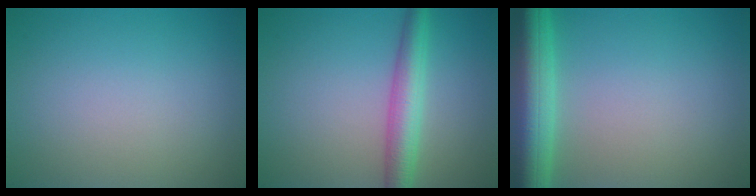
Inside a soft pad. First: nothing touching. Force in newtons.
{"total": 4.1, "press": 4.1, "slide": 0.1}
{"total": 8.1, "press": 8.1, "slide": 0.4}